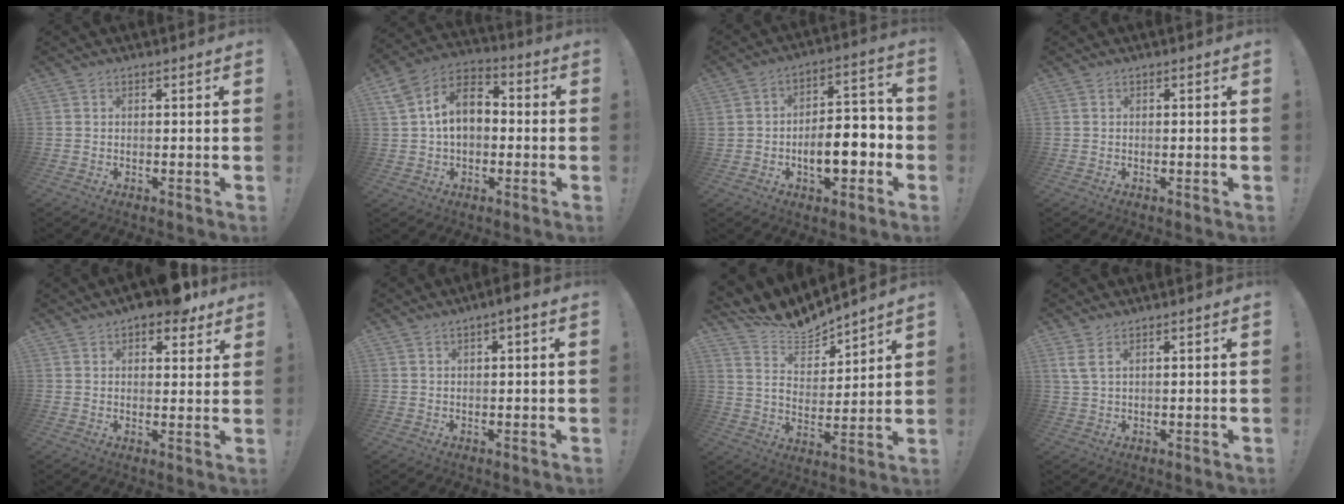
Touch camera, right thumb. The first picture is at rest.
{"total": 13.4, "force": [1.7, 9.5, 9.3], "torque": [-0.152, 0.016, 0.037]}
{"total": 12.2, "force": [-4.3, 7.0, 9.0], "torque": [-0.126, 0.028, -0.070]}
{"total": 0.0}
{"total": 8.1, "force": [6.3, 2.7, 4.4], "torque": [-0.052, -0.036, 0.110]}
{"total": 2.7, "force": [0.8, 0.5, 2.5], "torque": [-0.038, 0.000, 0.012]}
{"total": 8.8, "force": [8.5, 1.8, 0.8], "torque": [-0.039, -0.085, 0.158]}
{"total": 3.3, "force": [1.8, 0.8, 2.7], "torque": [-0.063, 0.001, 0.036]}